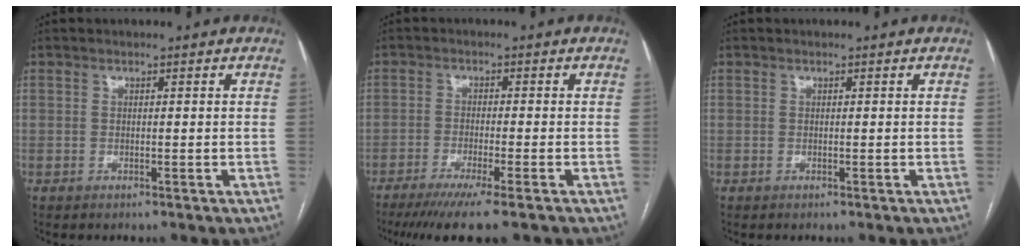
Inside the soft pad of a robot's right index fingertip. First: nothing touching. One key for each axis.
{"total": 9.2, "fx": -6.9, "fy": 0.0, "fz": 6.1, "tx": -0.089, "ty": -0.021, "tz": -0.106}
{"total": 0.0}